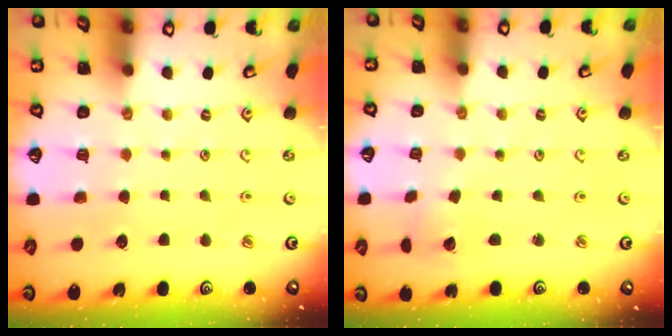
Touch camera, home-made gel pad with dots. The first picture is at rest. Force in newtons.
{"total": 1.8, "press": 1.8, "slide": 0.2}